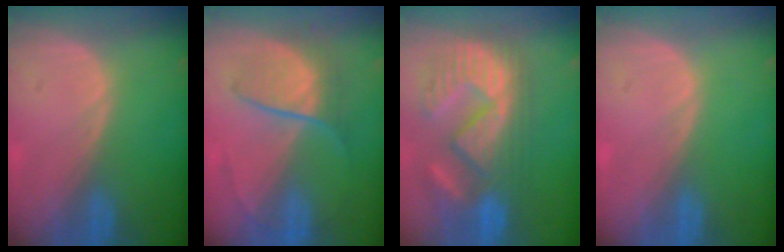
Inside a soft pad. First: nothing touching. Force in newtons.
{"total": 6.4, "press": 6.3, "slide": 0.7}
{"total": 11.6, "press": 11.1, "slide": 3.4}
{"total": 0.0}